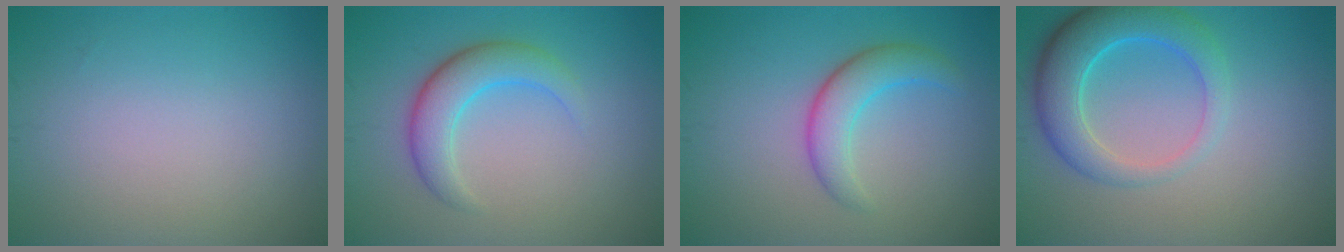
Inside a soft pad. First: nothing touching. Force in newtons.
{"total": 4.0, "press": 4.0, "slide": 0.1}
{"total": 3.6, "press": 3.6, "slide": 0.1}
{"total": 5.8, "press": 5.7, "slide": 0.3}